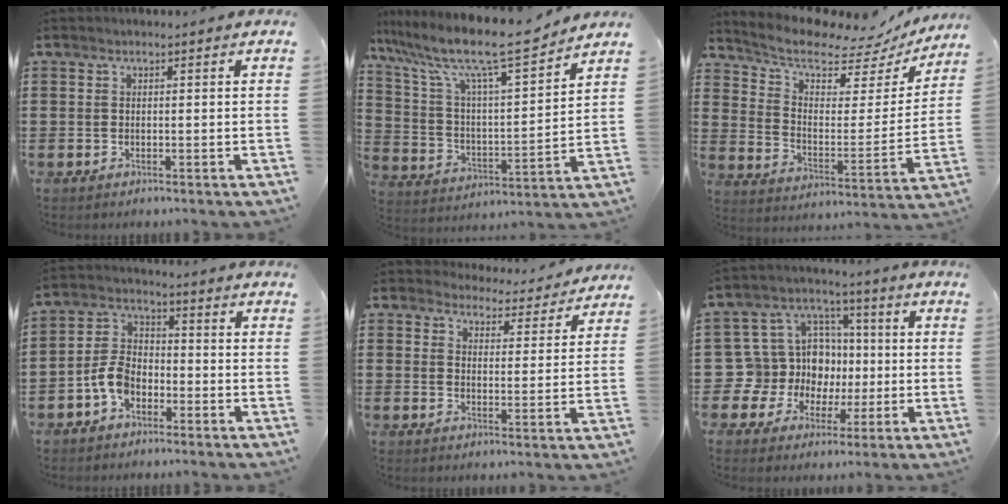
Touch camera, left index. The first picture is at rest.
{"total": 11.8, "force": [9.7, 1.3, 6.7], "torque": [-0.167, -0.059, 0.160]}
{"total": 8.1, "force": [7.0, 2.8, 2.7], "torque": [-0.084, -0.051, 0.118]}
{"total": 6.1, "force": [-3.1, 3.8, 3.7], "torque": [-0.100, 0.005, -0.067]}
{"total": 4.6, "force": [4.6, 0.5, 0.2], "torque": [-0.019, -0.032, 0.080]}
{"total": 11.5, "force": [0.1, 11.1, 3.2], "torque": [-0.123, -0.008, 0.010]}